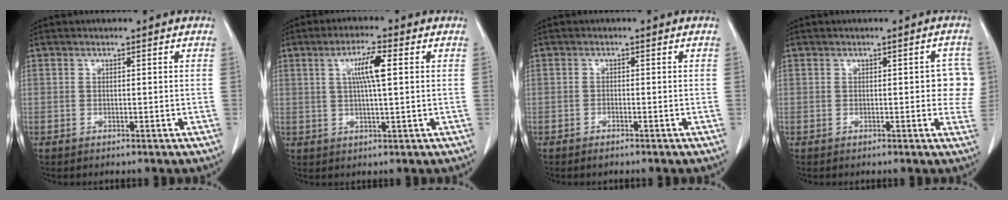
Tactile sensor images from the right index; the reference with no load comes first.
{"total": 5.8, "force": [1.5, 0.3, 5.6], "torque": [-0.102, 0.005, 0.026]}
{"total": 1.0, "force": [-0.9, 0.2, 0.5], "torque": [-0.015, -0.003, -0.010]}
{"total": 4.3, "force": [0.4, 2.0, 3.8], "torque": [-0.021, 0.013, 0.000]}